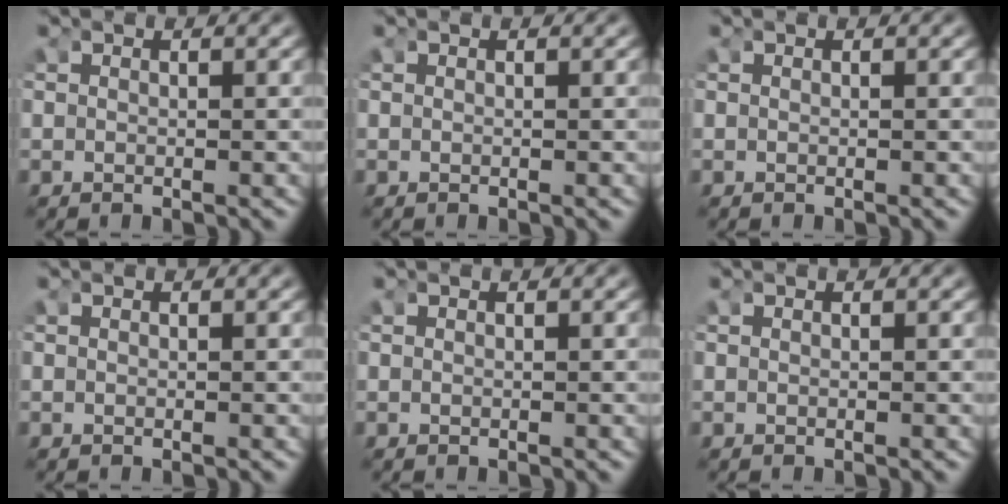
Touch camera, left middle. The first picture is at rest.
{"total": 0.0}
{"total": 0.0}
{"total": 0.0}
{"total": 0.0}
{"total": 0.0}